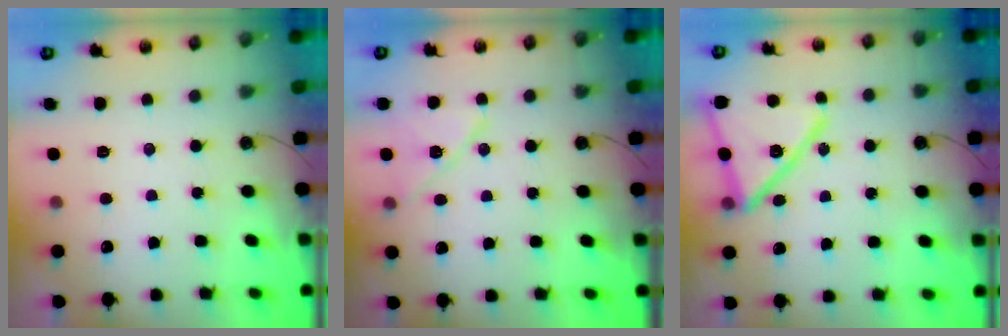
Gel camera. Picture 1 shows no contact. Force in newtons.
{"total": 12.1, "press": 11.7, "slide": 3.3}
{"total": 17.8, "press": 17.8, "slide": 1.1}